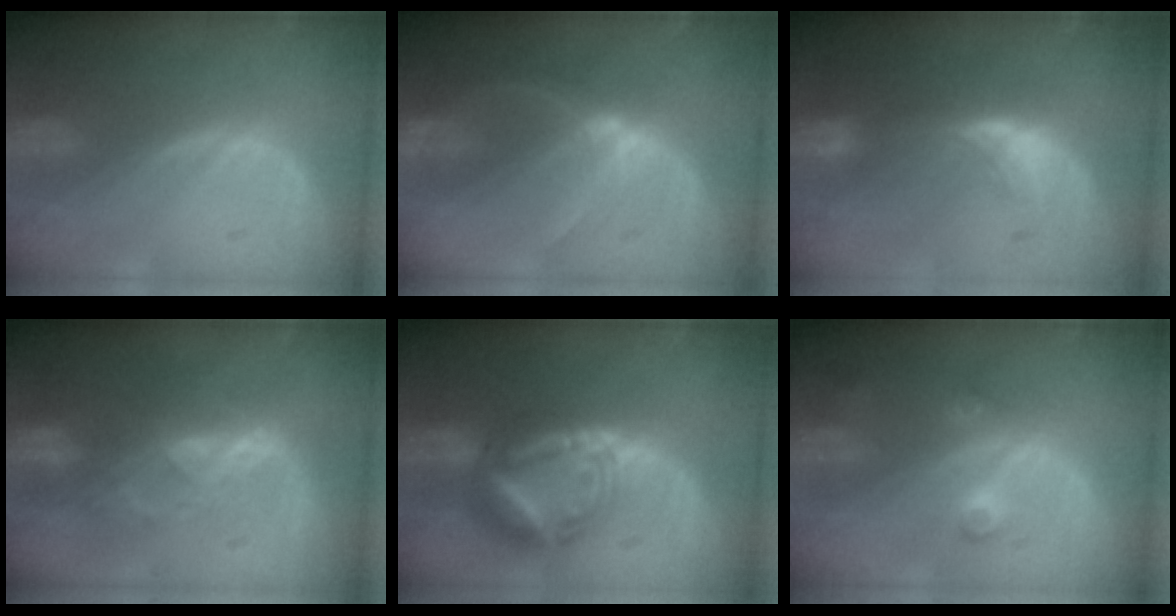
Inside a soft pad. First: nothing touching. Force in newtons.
{"total": 5.9, "press": 5.8, "slide": 1.2}
{"total": 7.8, "press": 6.9, "slide": 3.5}
{"total": 7.0, "press": 6.7, "slide": 2.2}
{"total": 9.2, "press": 9.1, "slide": 0.9}
{"total": 3.5, "press": 3.3, "slide": 1.4}